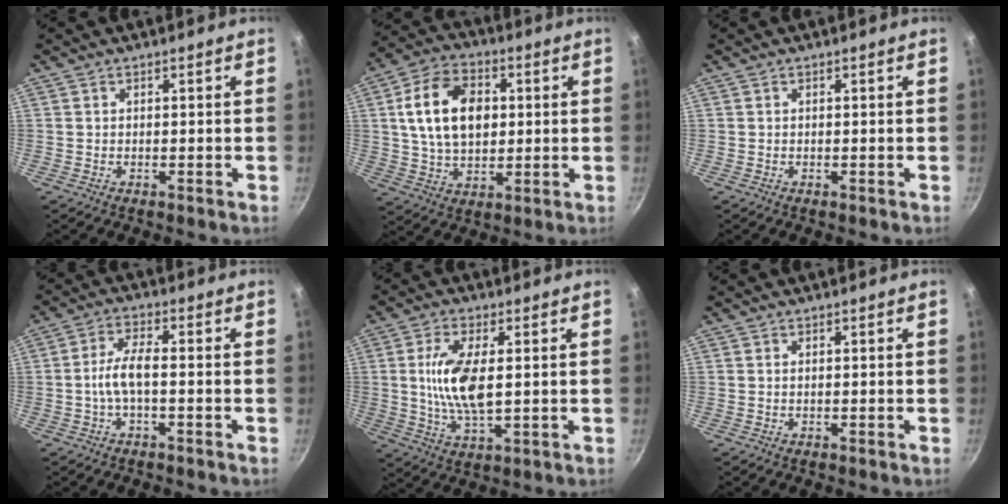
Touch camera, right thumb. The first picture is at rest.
{"total": 15.3, "force": [2.6, 10.4, 11.0], "torque": [-0.172, 0.005, 0.040]}
{"total": 0.0}
{"total": 5.6, "force": [-1.2, 1.9, 5.1], "torque": [-0.110, 0.023, -0.031]}
{"total": 11.0, "force": [1.2, 4.7, 9.9], "torque": [-0.192, -0.006, 0.024]}
{"total": 0.0}